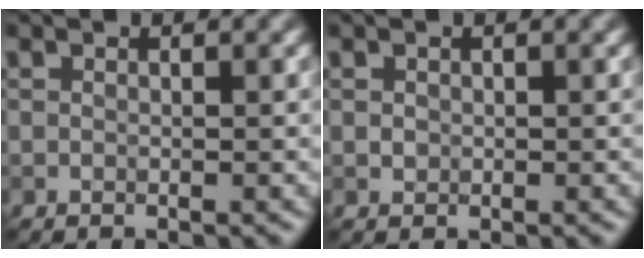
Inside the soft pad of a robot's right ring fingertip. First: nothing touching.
{"total": 0.5, "force": [0.0, 0.5, 0.1], "torque": [0.001, -0.002, 0.001]}